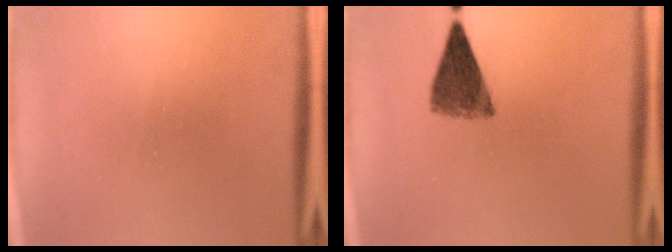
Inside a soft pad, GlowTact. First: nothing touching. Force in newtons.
{"total": 6.0}